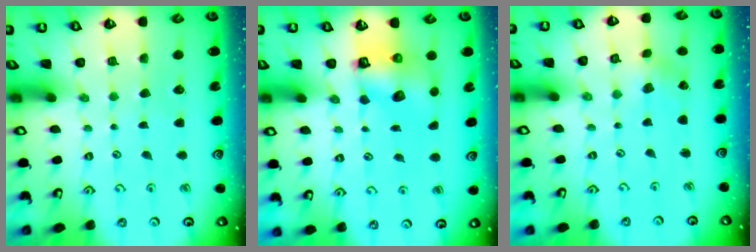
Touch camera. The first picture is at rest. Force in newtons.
{"total": 6.8, "press": 6.8, "slide": 0.9}
{"total": 0.6, "press": 0.6, "slide": 0.1}